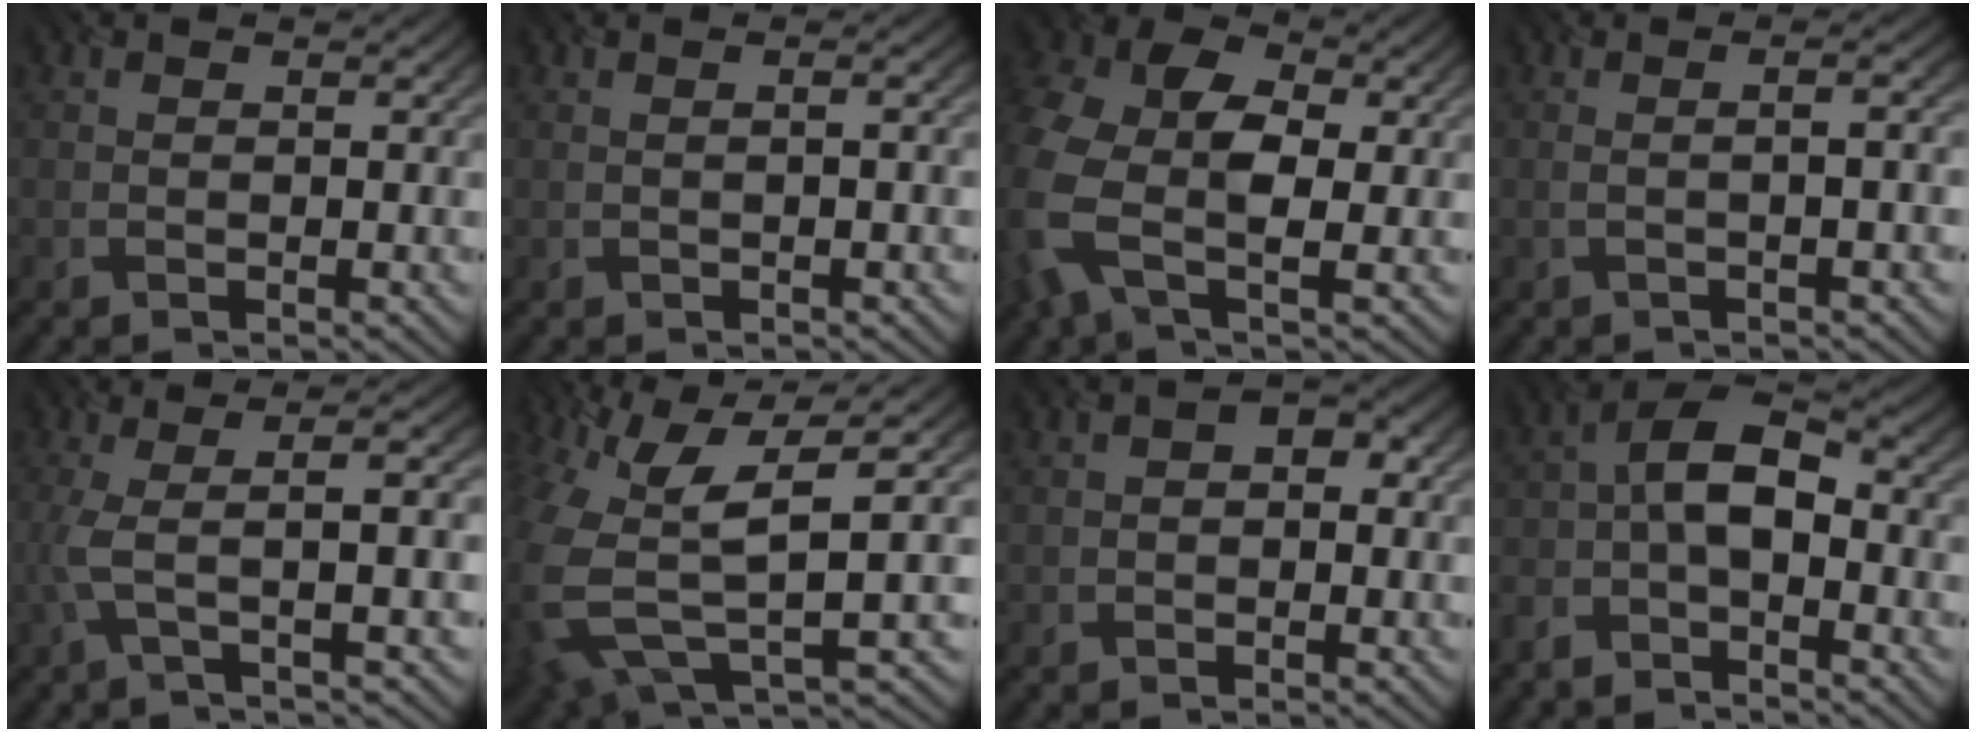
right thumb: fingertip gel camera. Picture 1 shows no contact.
{"total": 1.4, "force": [0.1, 0.4, 1.4], "torque": [-0.016, 0.005, -0.001]}
{"total": 12.3, "force": [-0.7, 7.8, 9.4], "torque": [-0.255, -0.004, -0.026]}
{"total": 3.3, "force": [-0.2, 0.9, 3.2], "torque": [-0.032, 0.014, -0.017]}
{"total": 5.4, "force": [-0.4, 1.0, 5.3], "torque": [-0.098, 0.006, -0.024]}
{"total": 12.3, "force": [0.2, 5.1, 11.2], "torque": [-0.282, -0.026, 0.028]}
{"total": 2.1, "force": [-0.2, 1.4, 1.6], "torque": [-0.024, 0.005, -0.008]}
{"total": 6.4, "force": [-2.6, 3.1, 5.0], "torque": [-0.101, 0.008, -0.062]}